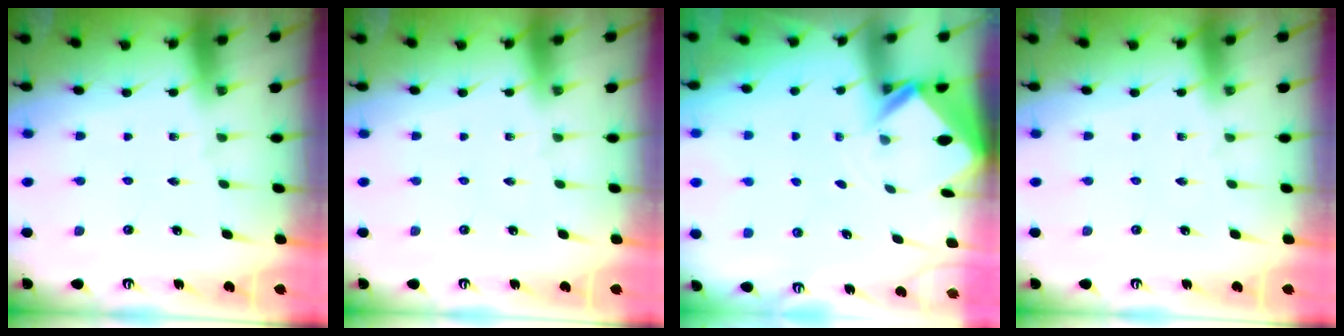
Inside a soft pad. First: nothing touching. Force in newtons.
{"total": 0.0}
{"total": 2.8, "press": 2.8, "slide": 0.2}
{"total": 0.0}